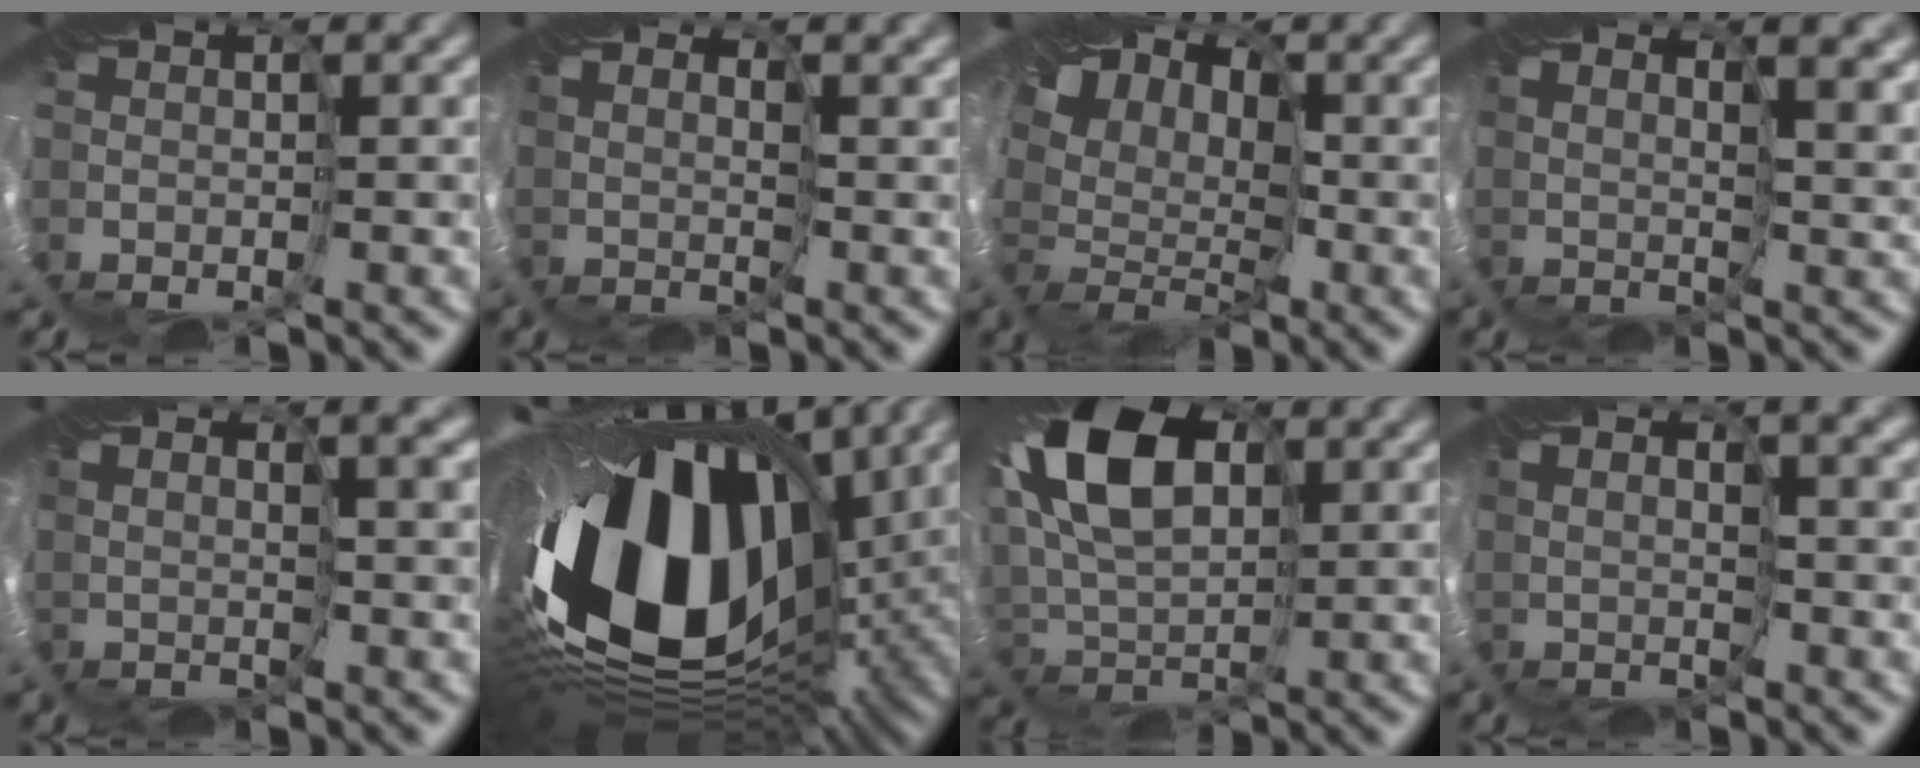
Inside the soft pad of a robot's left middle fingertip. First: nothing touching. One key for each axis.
{"total": 2.1, "fx": 2.0, "fy": 0.5, "fz": -0.4, "tx": -0.001, "ty": 0.004, "tz": 0.041}
{"total": 15.3, "fx": 3.6, "fy": 10.5, "fz": 10.6, "tx": -0.166, "ty": 0.031, "tz": 0.027}
{"total": 5.1, "fx": 4.3, "fy": 1.6, "fz": 2.2, "tx": -0.044, "ty": 0.005, "tz": 0.083}
{"total": 3.2, "fx": 2.8, "fy": 0.7, "fz": 1.5, "tx": -0.031, "ty": 0.009, "tz": 0.054}
{"total": 18.8, "fx": 0.3, "fy": 11.7, "fz": 14.7, "tx": -0.296, "ty": -0.081, "tz": 0.023}
{"total": 10.5, "fx": 3.9, "fy": 5.9, "fz": 7.8, "tx": -0.181, "ty": 0.027, "tz": 0.063}
{"total": 3.2, "fx": 2.6, "fy": 0.9, "fz": 1.6, "tx": -0.031, "ty": 0.011, "tz": 0.049}